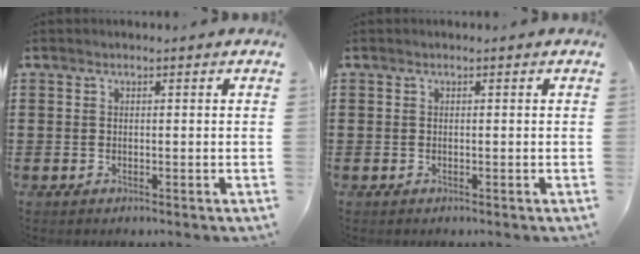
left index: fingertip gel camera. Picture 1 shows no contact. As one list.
[{"total": 0.0}]